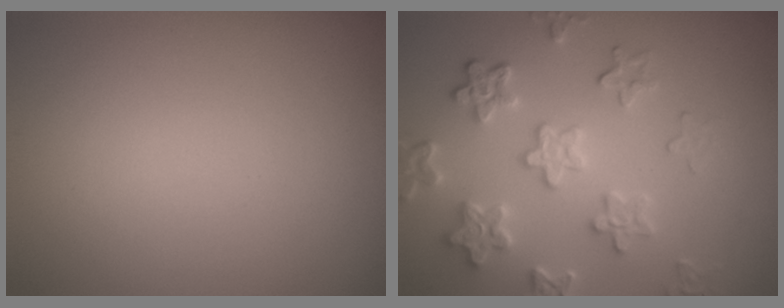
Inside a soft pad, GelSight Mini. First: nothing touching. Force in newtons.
{"total": 5.4, "press": 4.3, "slide": 3.2}